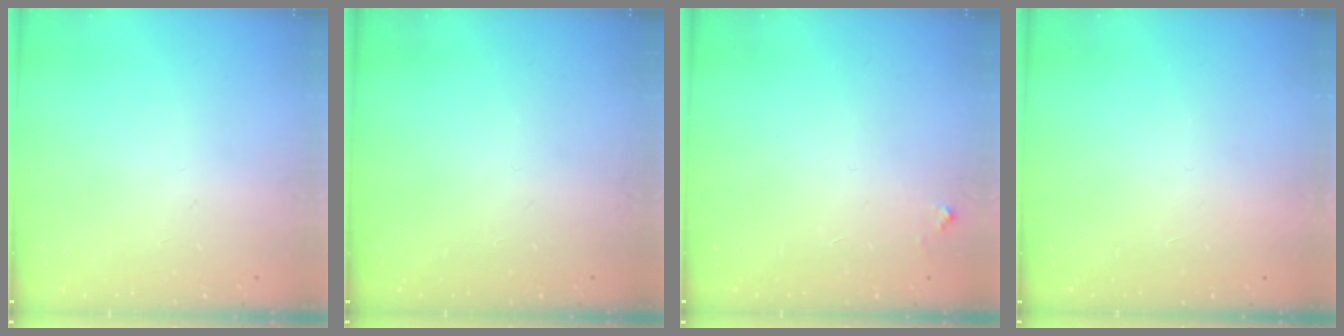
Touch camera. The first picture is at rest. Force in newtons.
{"total": 0.0}
{"total": 3.1, "press": 3.1, "slide": 0.1}
{"total": 1.5, "press": 1.5, "slide": 0.1}